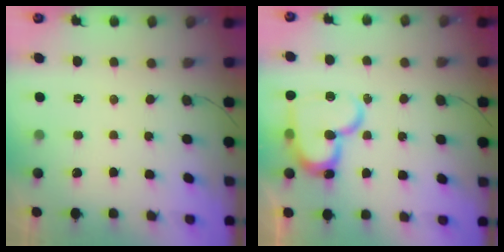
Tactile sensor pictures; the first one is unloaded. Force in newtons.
{"total": 19.1, "press": 19.0, "slide": 1.9}